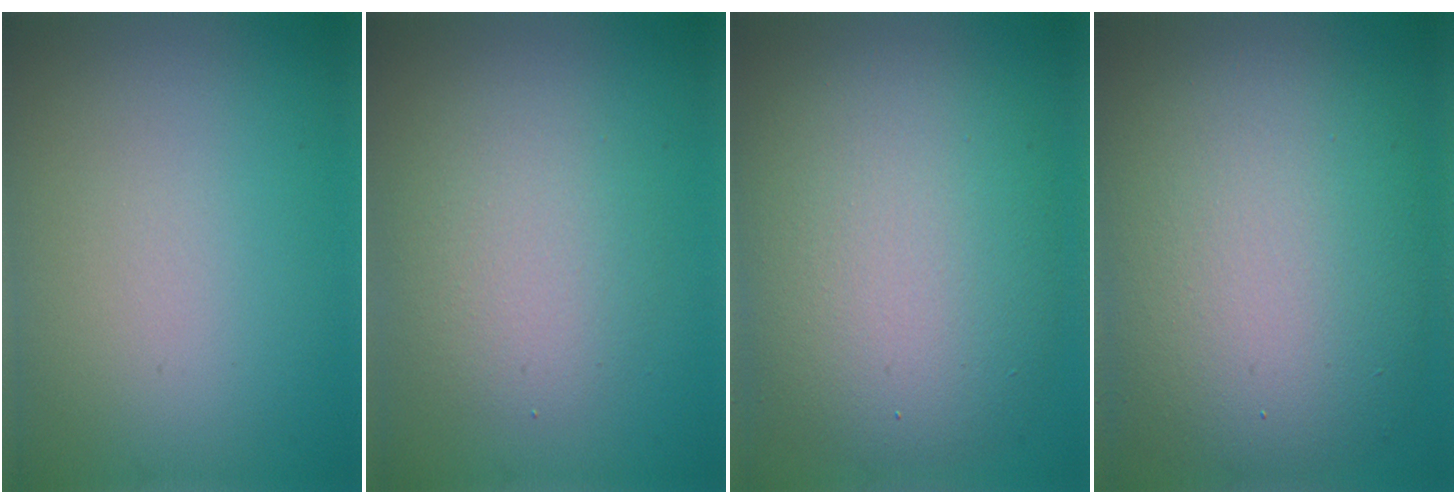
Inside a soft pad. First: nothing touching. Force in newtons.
{"total": 3.5, "press": 3.5, "slide": 0.3}
{"total": 9.6, "press": 9.6, "slide": 0.2}
{"total": 11.7, "press": 11.7, "slide": 0.9}